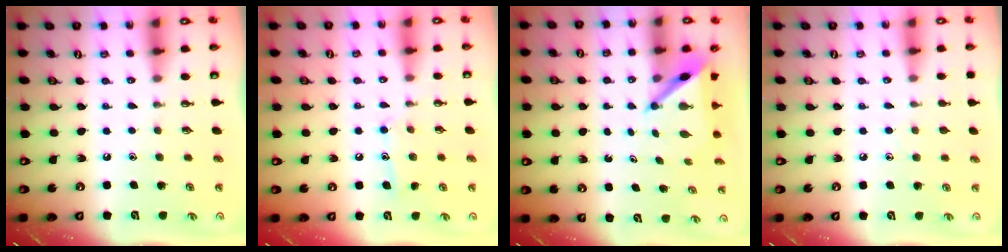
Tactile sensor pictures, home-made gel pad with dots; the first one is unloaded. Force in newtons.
{"total": 9.1, "press": 9.1, "slide": 0.6}
{"total": 4.9, "press": 4.9, "slide": 0.2}
{"total": 4.3, "press": 4.3, "slide": 0.4}